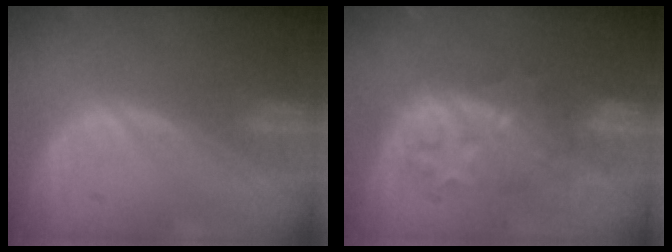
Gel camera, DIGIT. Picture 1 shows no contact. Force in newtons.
{"total": 8.4, "press": 8.1, "slide": 2.2}